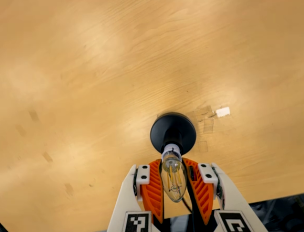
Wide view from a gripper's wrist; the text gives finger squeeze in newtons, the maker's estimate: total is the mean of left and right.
{"total": 16.4, "left": 14.2, "right": 18.6}